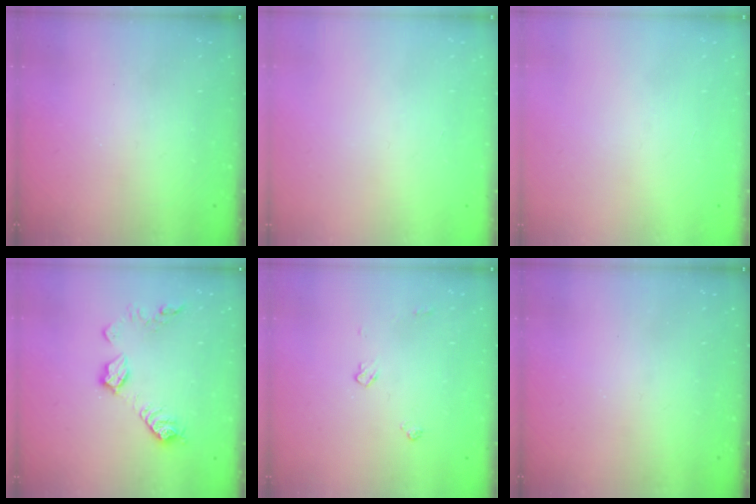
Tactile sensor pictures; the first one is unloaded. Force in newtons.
{"total": 0.0}
{"total": 0.0}
{"total": 11.4, "press": 11.4, "slide": 0.4}
{"total": 5.2, "press": 5.1, "slide": 0.8}
{"total": 0.0}